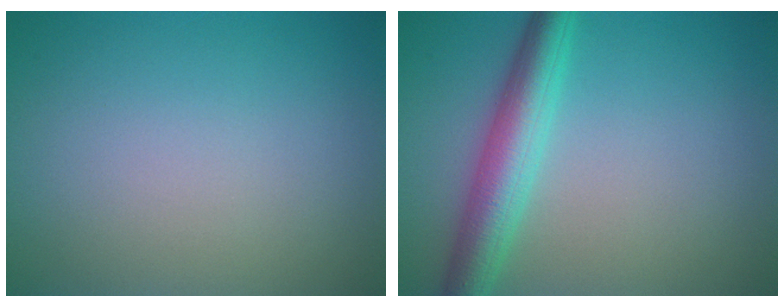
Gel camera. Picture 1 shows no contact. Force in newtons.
{"total": 5.1, "press": 5.1, "slide": 0.0}